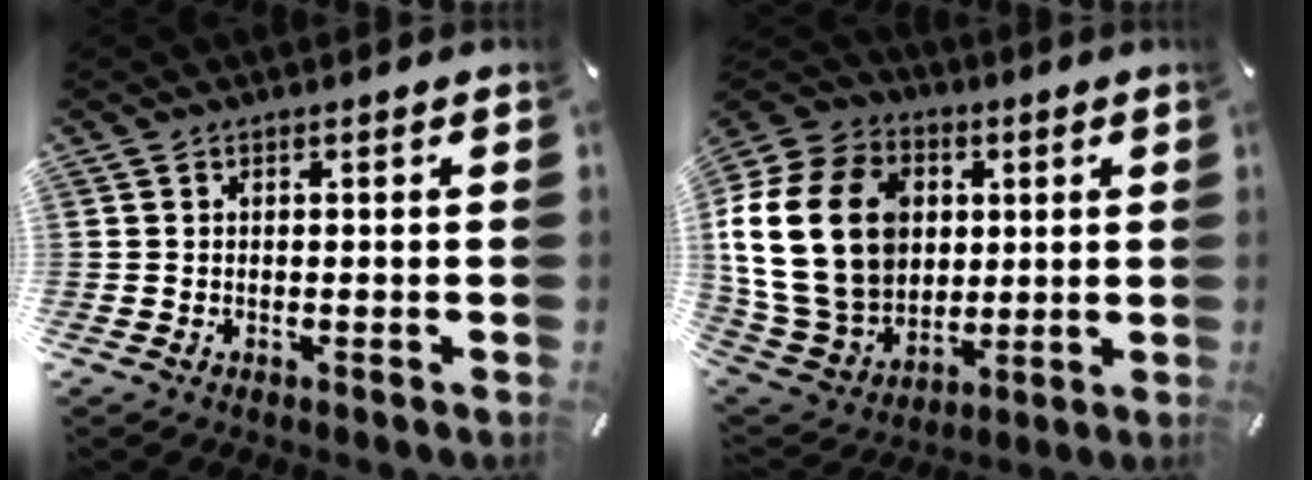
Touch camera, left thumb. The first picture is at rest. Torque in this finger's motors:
{"motor_torque": [1.77, 2.67, 1.73, -1.04, 1.05]}